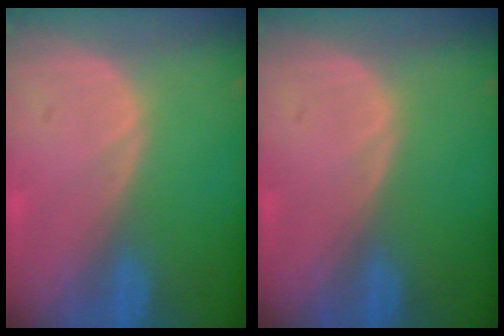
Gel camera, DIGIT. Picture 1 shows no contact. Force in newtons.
{"total": 0.0}